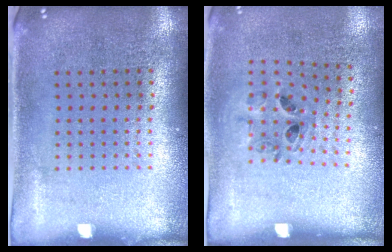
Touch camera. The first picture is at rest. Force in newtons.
{"total": 1.0, "press": 0.8, "slide": 0.5}